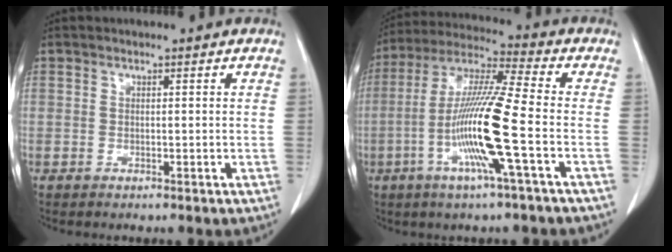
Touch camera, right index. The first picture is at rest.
{"total": 14.3, "force": [-4.0, -0.8, 13.8], "torque": [-0.275, -0.008, -0.086]}